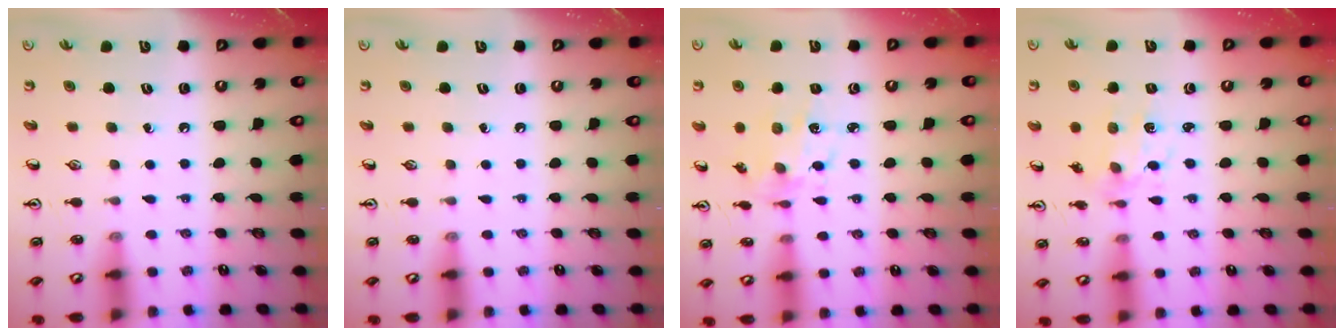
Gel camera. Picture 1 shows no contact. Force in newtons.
{"total": 0.0}
{"total": 6.3, "press": 6.2, "slide": 1.5}
{"total": 3.3, "press": 3.3, "slide": 0.1}